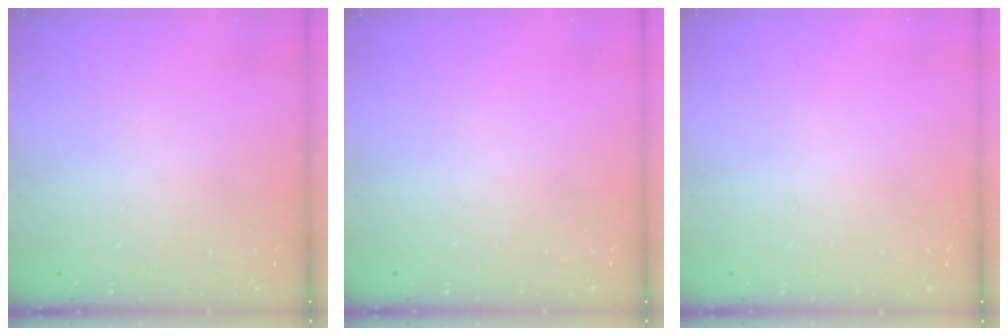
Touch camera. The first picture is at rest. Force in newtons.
{"total": 0.0}
{"total": 0.0}